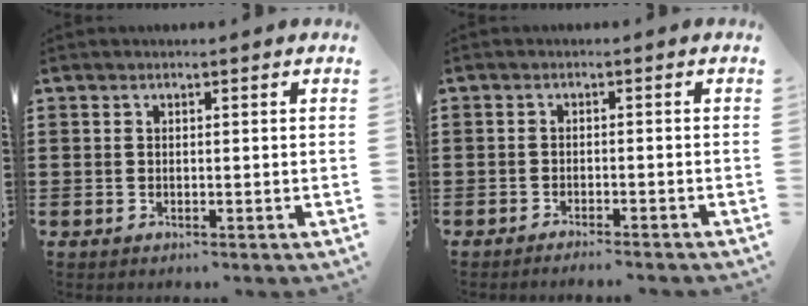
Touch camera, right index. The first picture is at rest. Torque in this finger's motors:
{"motor_torque": [0.00, 1.40, -0.77, -0.08]}